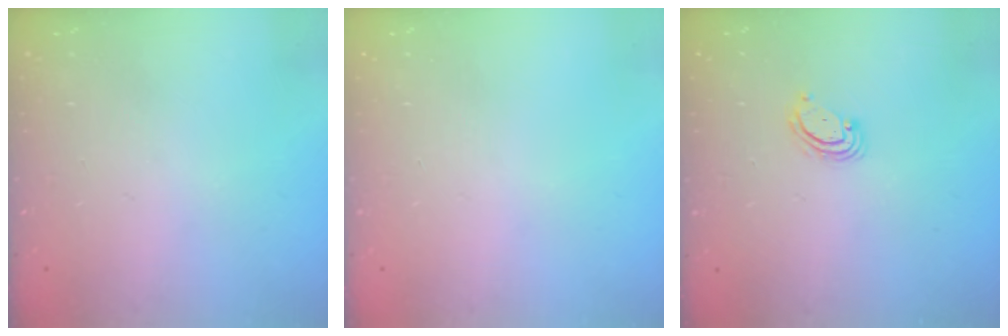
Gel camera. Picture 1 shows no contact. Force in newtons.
{"total": 0.0}
{"total": 3.4, "press": 3.4, "slide": 0.3}